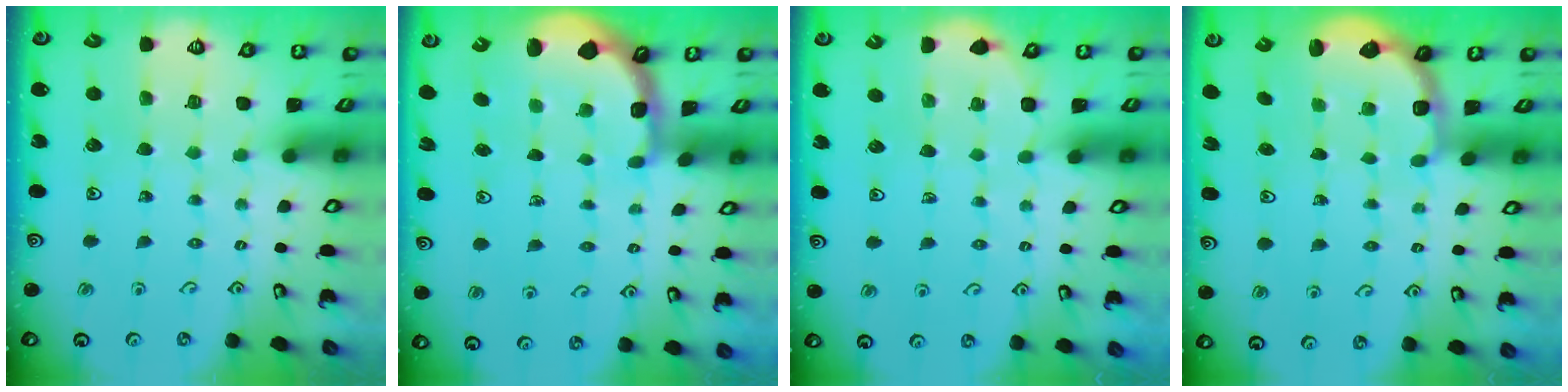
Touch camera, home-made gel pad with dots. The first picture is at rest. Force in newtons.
{"total": 1.9, "press": 1.8, "slide": 0.6}
{"total": 1.7, "press": 1.5, "slide": 0.8}
{"total": 2.6, "press": 2.1, "slide": 1.5}